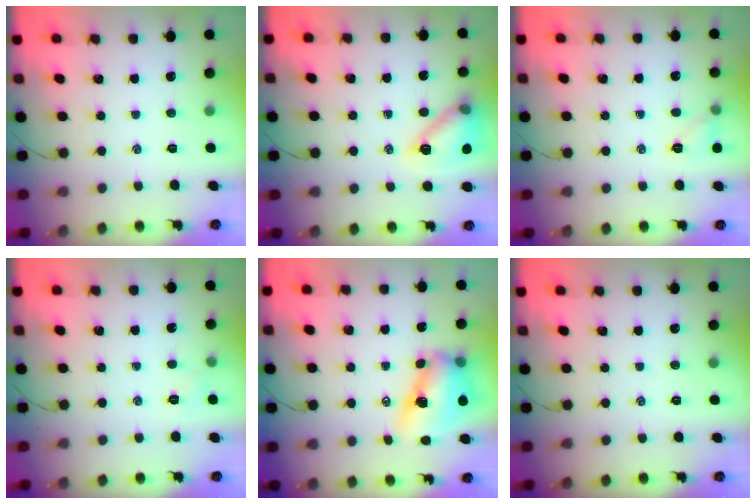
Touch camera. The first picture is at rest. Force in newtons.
{"total": 14.2, "press": 14.2, "slide": 0.9}
{"total": 6.0, "press": 5.7, "slide": 1.8}
{"total": 4.5, "press": 4.3, "slide": 1.2}
{"total": 12.4, "press": 12.1, "slide": 2.6}
{"total": 0.0}